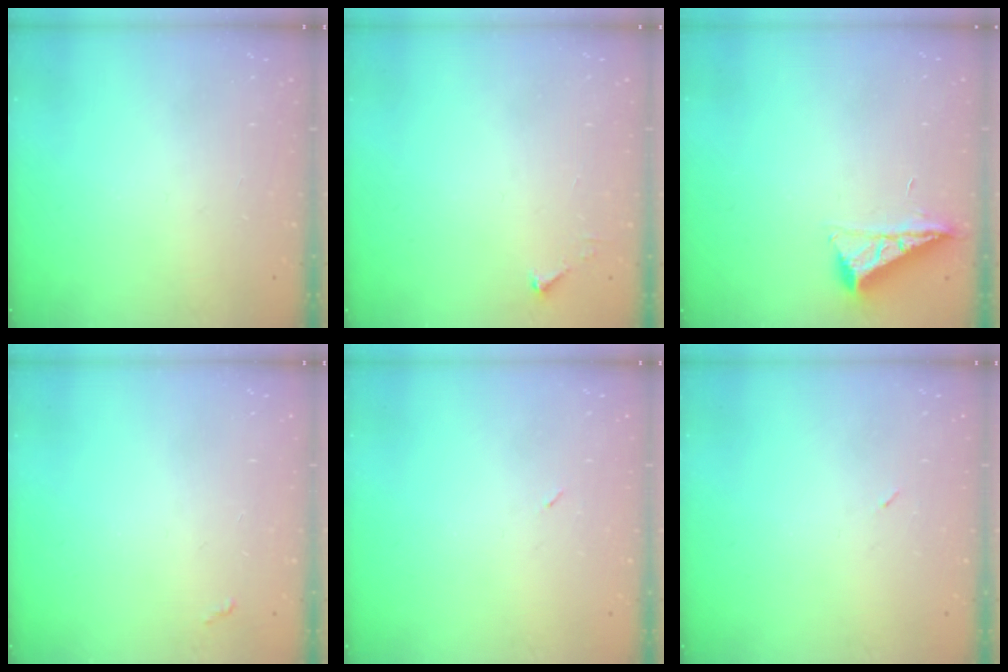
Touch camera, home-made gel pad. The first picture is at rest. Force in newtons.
{"total": 2.5, "press": 2.5, "slide": 0.3}
{"total": 6.5, "press": 6.4, "slide": 0.9}
{"total": 2.8, "press": 2.8, "slide": 0.4}
{"total": 2.2, "press": 2.1, "slide": 0.9}
{"total": 2.2, "press": 2.1, "slide": 0.9}